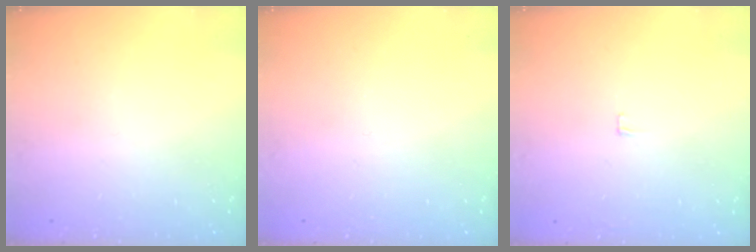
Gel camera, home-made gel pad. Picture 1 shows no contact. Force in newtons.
{"total": 0.0}
{"total": 3.9, "press": 3.8, "slide": 0.4}